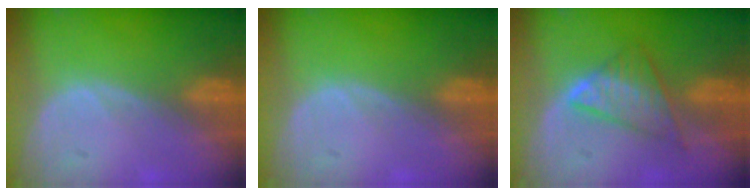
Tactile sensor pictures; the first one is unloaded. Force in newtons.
{"total": 0.0}
{"total": 5.8, "press": 5.8, "slide": 0.5}